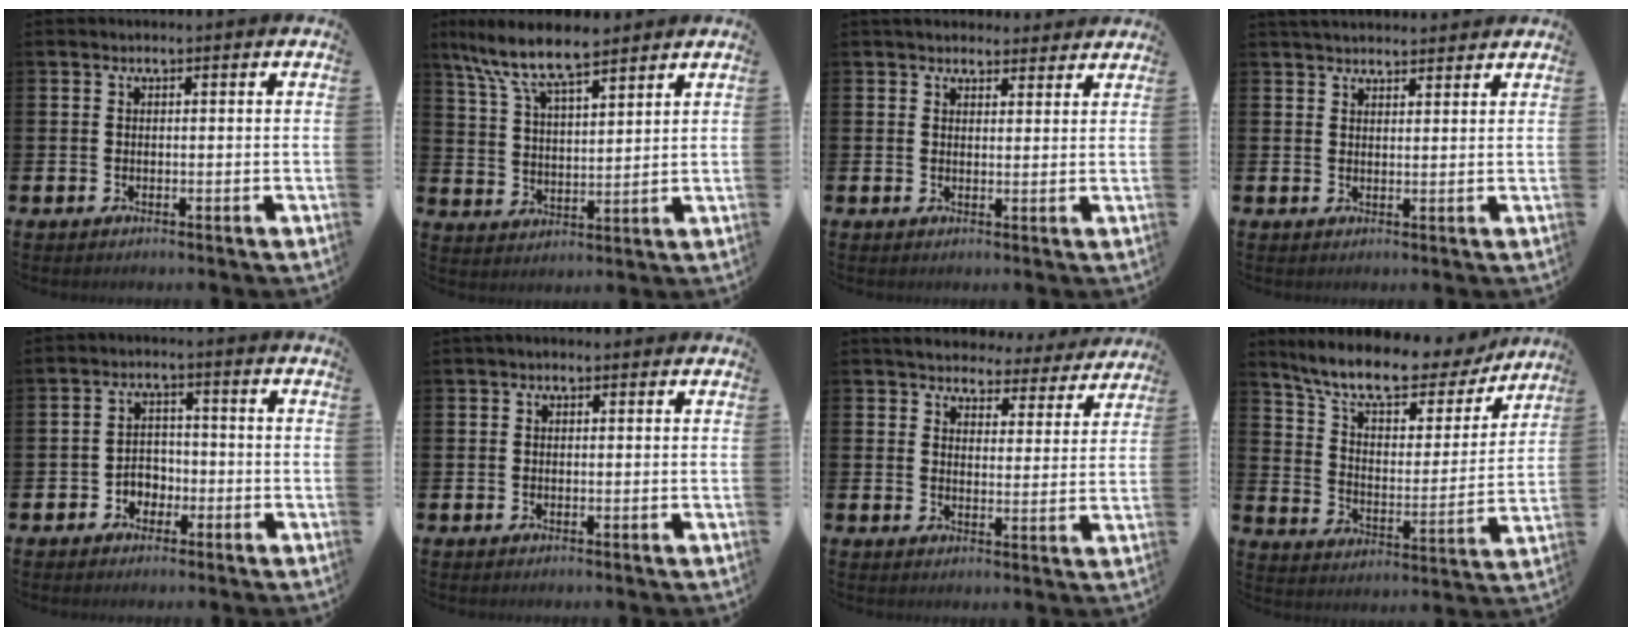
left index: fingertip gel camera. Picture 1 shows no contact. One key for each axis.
{"total": 8.8, "fx": 7.6, "fy": 2.0, "fz": 3.9, "tx": -0.107, "ty": -0.030, "tz": 0.138}
{"total": 3.4, "fx": 3.2, "fy": 1.1, "fz": 0.1, "tx": 0.003, "ty": -0.014, "tz": 0.058}
{"total": 3.0, "fx": 2.9, "fy": 0.4, "fz": 0.2, "tx": -0.006, "ty": -0.014, "tz": 0.054}
{"total": 3.5, "fx": -1.7, "fy": 2.8, "fz": 1.1, "tx": -0.024, "ty": 0.002, "tz": -0.041}
{"total": 0.0}
{"total": 4.6, "fx": 4.4, "fy": 1.4, "fz": 0.3, "tx": -0.016, "ty": -0.037, "tz": 0.073}
{"total": 10.9, "fx": 9.3, "fy": 3.1, "fz": 4.7, "tx": -0.123, "ty": -0.055, "tz": 0.160}